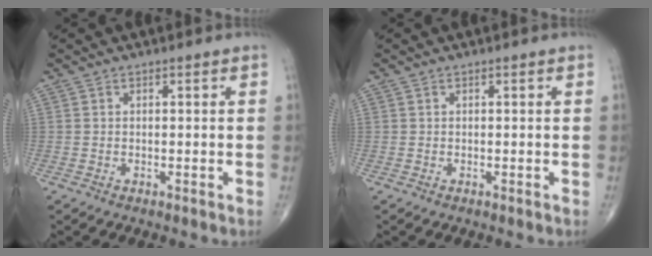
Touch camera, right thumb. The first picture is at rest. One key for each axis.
{"total": 0.0}